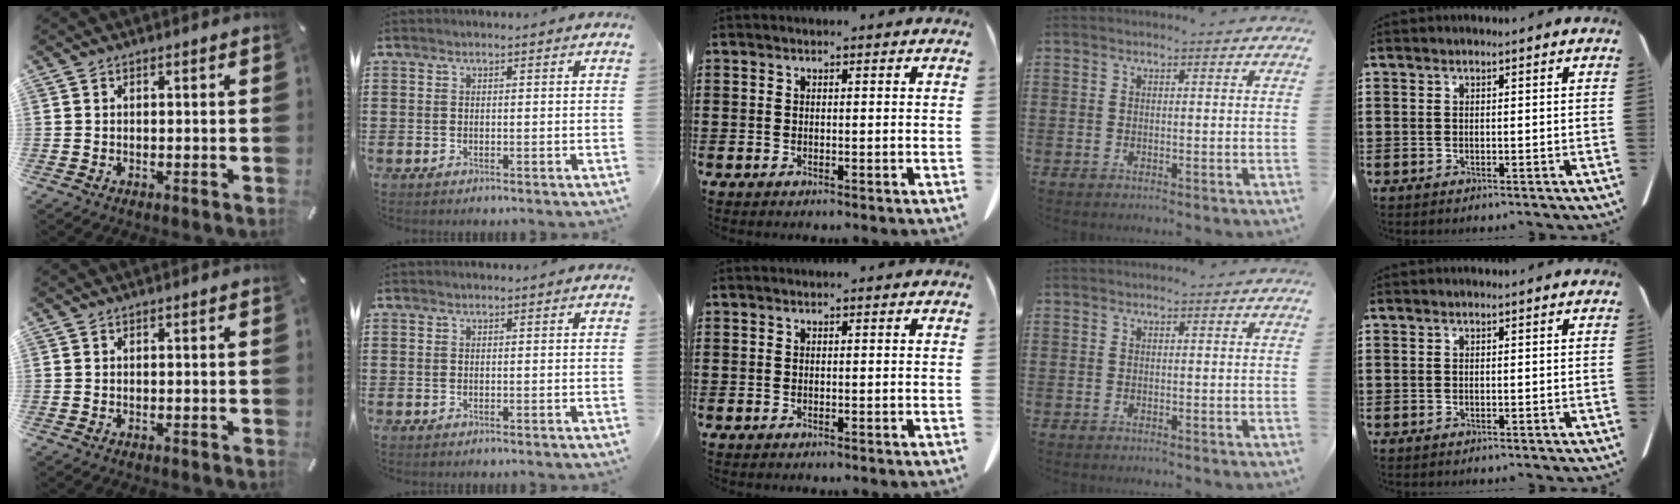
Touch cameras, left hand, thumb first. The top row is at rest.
{}